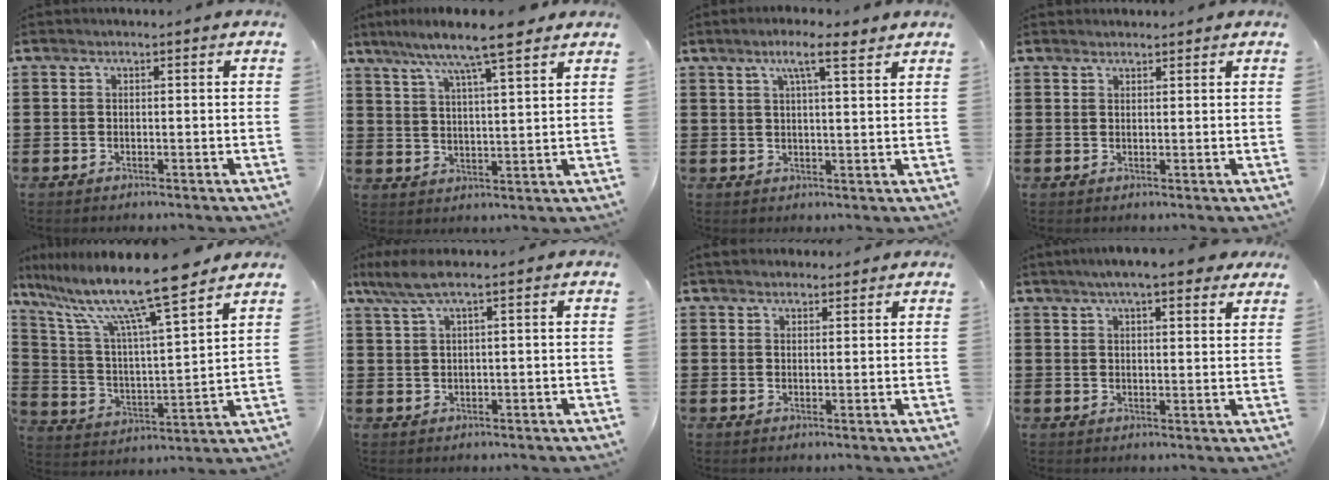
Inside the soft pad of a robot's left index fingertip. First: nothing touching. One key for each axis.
{"total": 8.3, "fx": 6.7, "fy": 0.3, "fz": 4.9, "tx": -0.114, "ty": -0.020, "tz": 0.115}
{"total": 5.9, "fx": 3.7, "fy": 0.9, "fz": 4.5, "tx": -0.090, "ty": 0.001, "tz": 0.061}
{"total": 1.3, "fx": 1.2, "fy": 0.3, "fz": 0.1, "tx": -0.004, "ty": 0.001, "tz": 0.024}
{"total": 13.0, "fx": 10.7, "fy": 0.1, "fz": 7.4, "tx": -0.176, "ty": -0.071, "tz": 0.177}
{"total": 3.8, "fx": 2.0, "fy": 0.2, "fz": 3.2, "tx": -0.073, "ty": 0.000, "tz": 0.034}
{"total": 2.3, "fx": 2.2, "fy": 0.6, "fz": 0.3, "tx": -0.009, "ty": 0.003, "tz": 0.044}
{"total": 5.8, "fx": 4.7, "fy": 1.0, "fz": 3.3, "tx": -0.068, "ty": -0.004, "tz": 0.082}